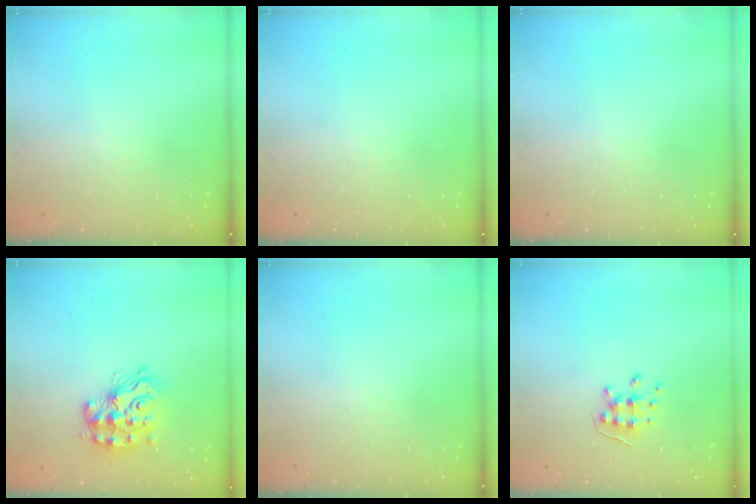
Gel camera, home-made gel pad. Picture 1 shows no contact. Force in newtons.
{"total": 0.0}
{"total": 0.0}
{"total": 15.4, "press": 15.4, "slide": 1.0}
{"total": 0.0}
{"total": 5.9, "press": 5.9, "slide": 0.5}